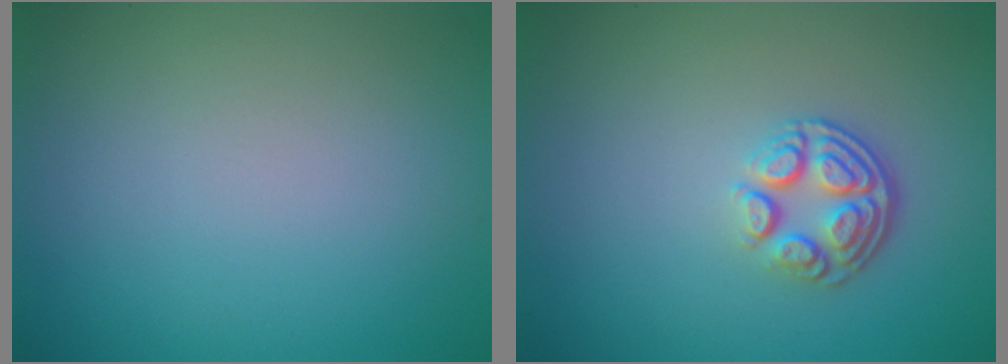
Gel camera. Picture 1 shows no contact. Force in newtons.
{"total": 3.7, "press": 2.7, "slide": 2.6}